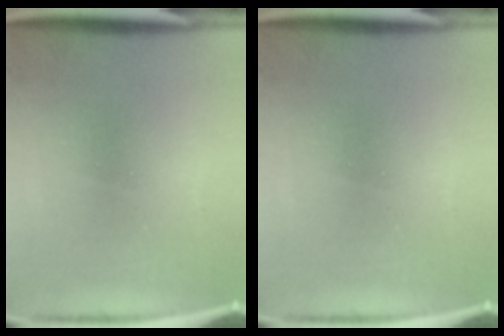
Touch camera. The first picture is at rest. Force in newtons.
{"total": 0.0}